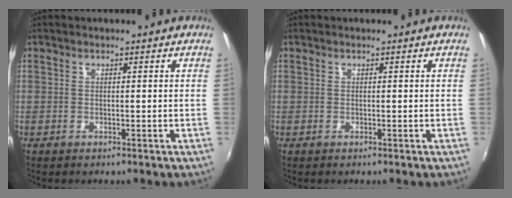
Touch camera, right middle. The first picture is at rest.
{"total": 0.0}